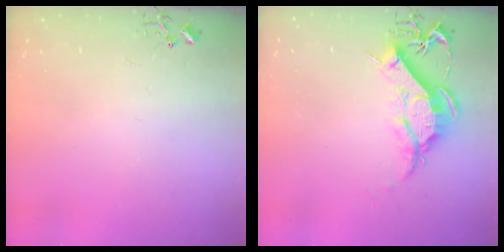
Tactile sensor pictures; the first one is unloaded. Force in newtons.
{"total": 12.5, "press": 12.4, "slide": 1.3}